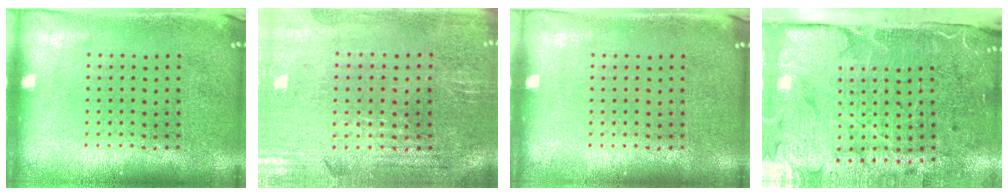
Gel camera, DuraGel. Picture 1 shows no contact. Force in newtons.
{"total": 1.3, "press": 1.3, "slide": 0.3}
{"total": 0.0}
{"total": 5.1, "press": 4.0, "slide": 3.1}